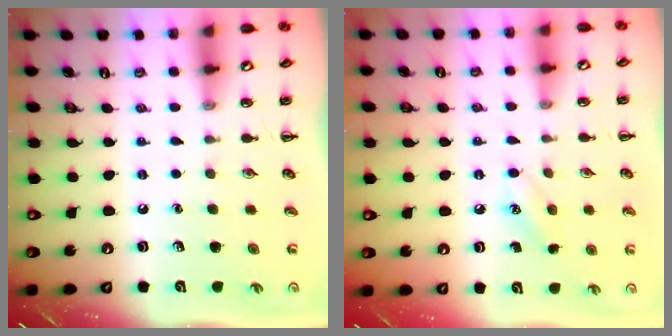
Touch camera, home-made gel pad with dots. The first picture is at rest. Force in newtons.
{"total": 9.0, "press": 8.8, "slide": 1.9}